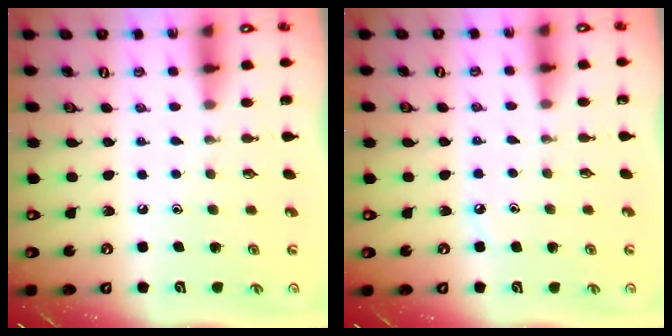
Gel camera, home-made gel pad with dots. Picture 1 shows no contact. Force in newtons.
{"total": 2.7, "press": 2.7, "slide": 0.4}